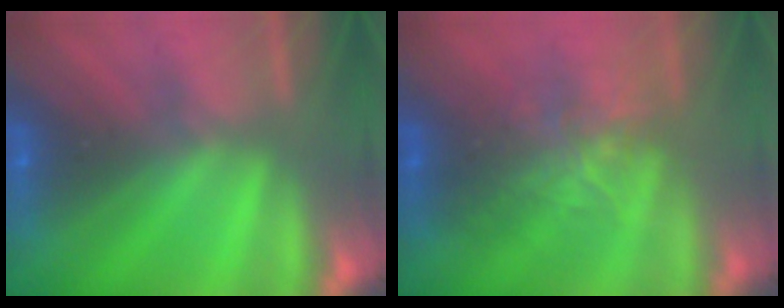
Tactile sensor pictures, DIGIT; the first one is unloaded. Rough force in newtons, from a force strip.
{"total": 2.5}